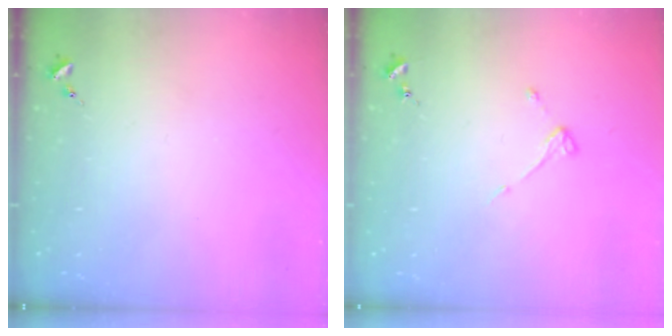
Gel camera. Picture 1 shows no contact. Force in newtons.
{"total": 4.3, "press": 4.3, "slide": 0.4}